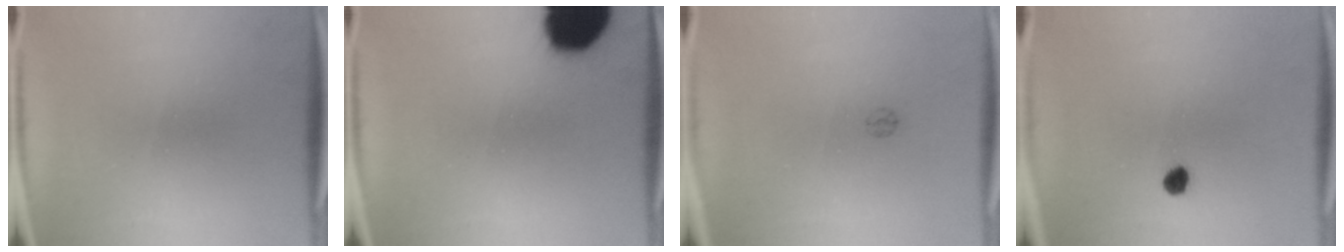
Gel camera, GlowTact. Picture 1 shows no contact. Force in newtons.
{"total": 17.8}
{"total": 1.0}
{"total": 2.2}